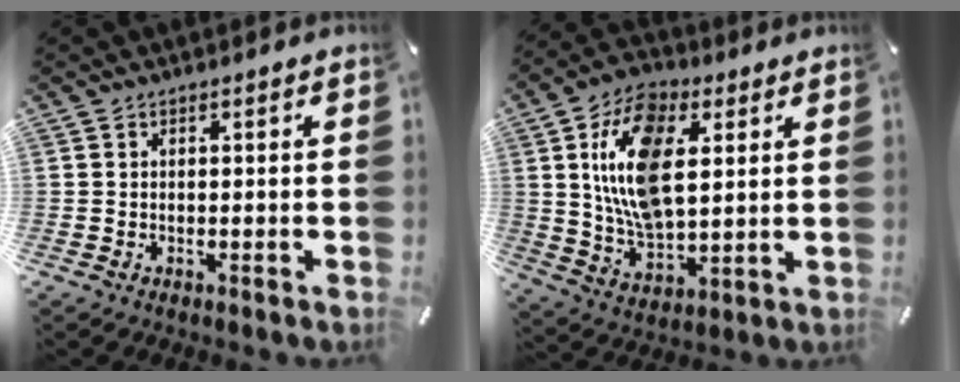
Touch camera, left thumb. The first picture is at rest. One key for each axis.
{"total": 17.1, "fx": 4.6, "fy": 10.1, "fz": 13.0, "tx": -0.280, "ty": -0.003, "tz": 0.079}